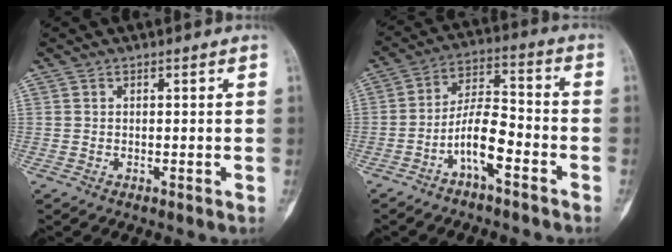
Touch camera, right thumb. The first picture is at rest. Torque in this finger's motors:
{"motor_torque": [-0.03, 0.01, 0.35, 0.22, -0.03]}